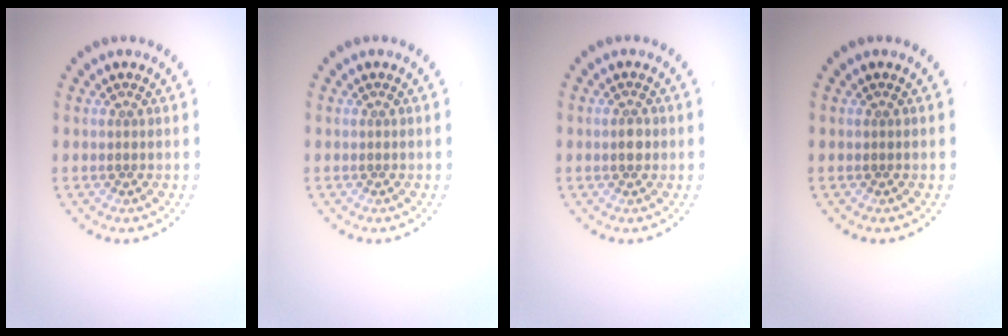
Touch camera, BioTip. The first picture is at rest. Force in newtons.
{"total": 0.0}
{"total": 1.1, "press": 1.1, "slide": 0.2}
{"total": 0.0}